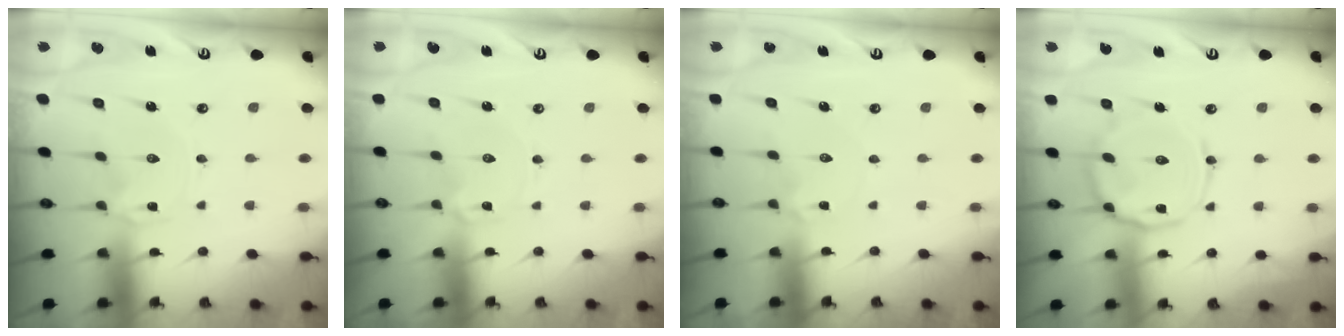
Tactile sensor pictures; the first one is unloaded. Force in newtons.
{"total": 2.2, "press": 2.2, "slide": 0.3}
{"total": 2.6, "press": 2.6, "slide": 0.5}
{"total": 11.5, "press": 11.5, "slide": 0.8}